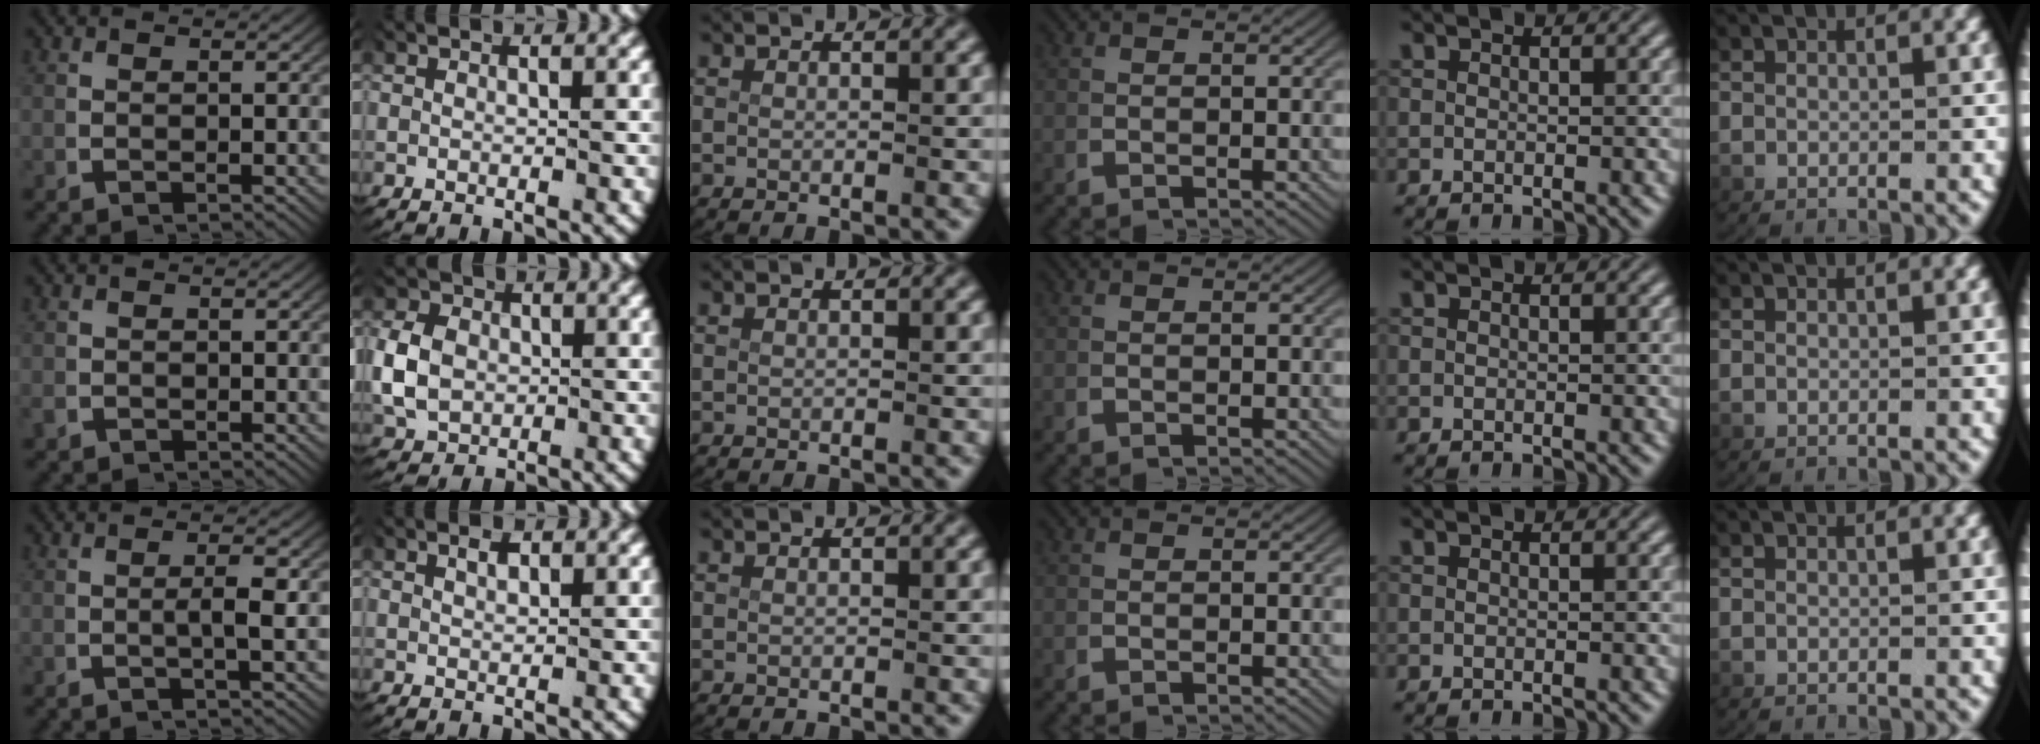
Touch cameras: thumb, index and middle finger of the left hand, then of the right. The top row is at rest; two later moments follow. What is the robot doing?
{"motion": "lift_and_place", "object": "key"}